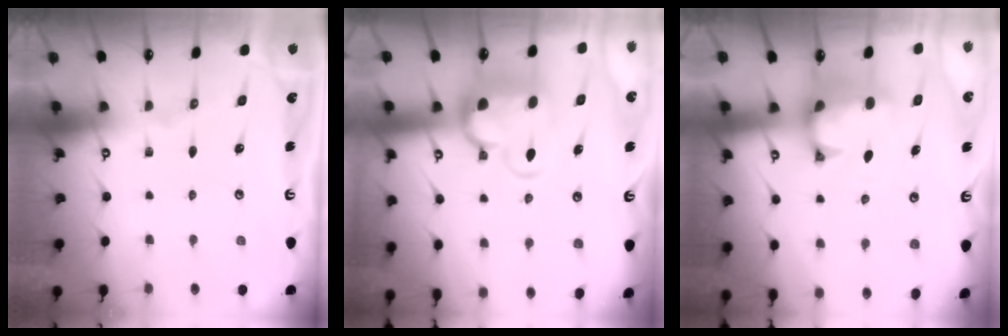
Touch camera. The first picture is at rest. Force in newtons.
{"total": 4.6, "press": 4.4, "slide": 1.5}
{"total": 1.3, "press": 0.1, "slide": 1.2}